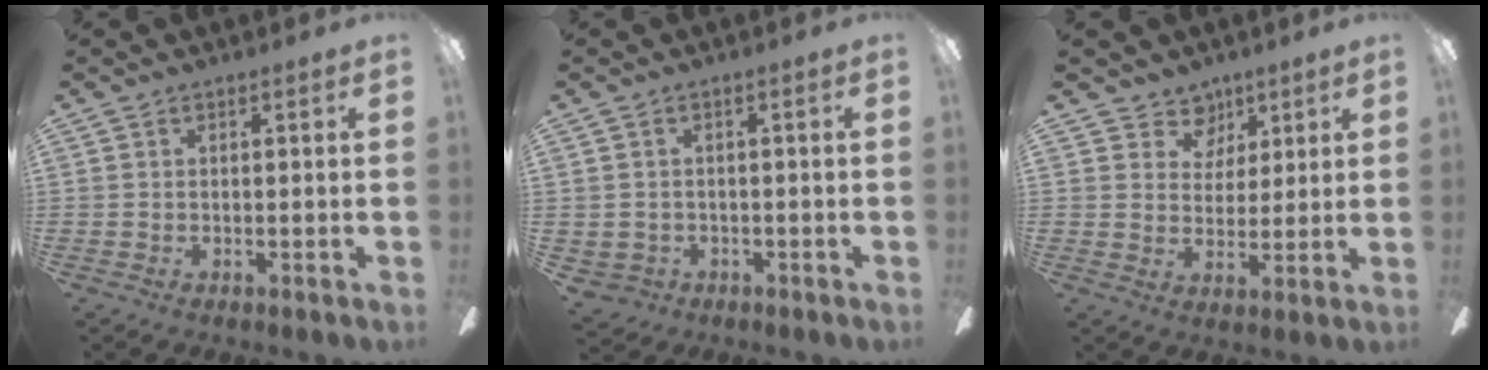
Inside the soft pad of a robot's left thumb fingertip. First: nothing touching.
{"total": 1.9, "force": [0.0, 1.9, 0.3], "torque": [-0.009, 0.001, -0.002]}
{"total": 6.6, "force": [4.4, 4.9, 0.4], "torque": [-0.004, -0.028, 0.082]}